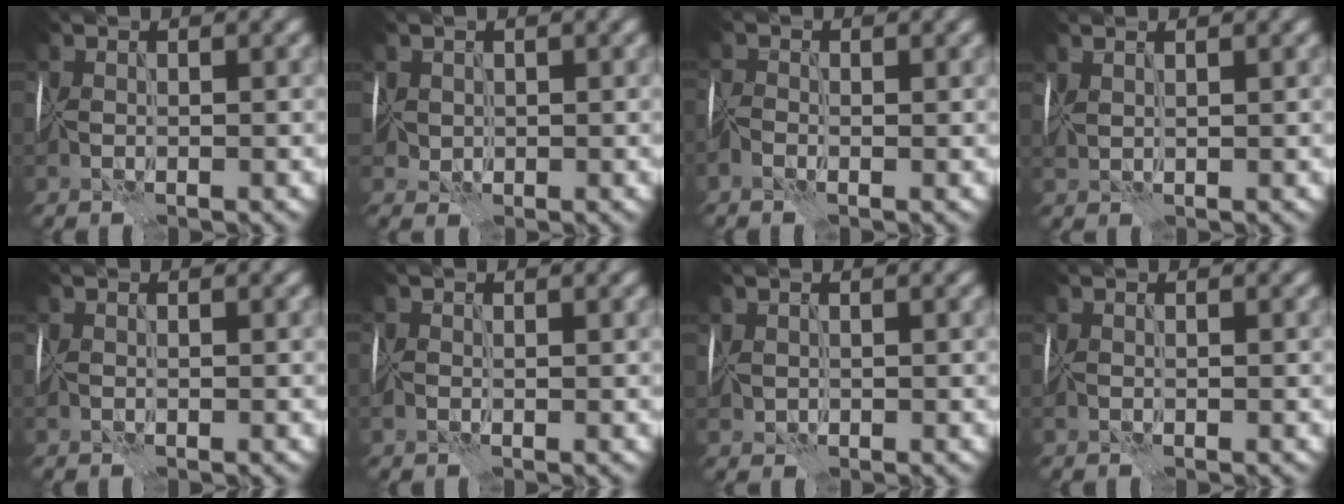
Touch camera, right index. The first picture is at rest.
{"total": 1.9, "force": [0.6, 1.7, 0.4], "torque": [-0.017, 0.000, 0.011]}
{"total": 1.2, "force": [-0.5, 0.8, 0.7], "torque": [-0.016, 0.002, -0.020]}
{"total": 1.7, "force": [1.4, 0.4, 0.9], "torque": [-0.017, 0.004, 0.023]}
{"total": 0.0}
{"total": 1.0, "force": [0.1, 0.7, 0.7], "torque": [-0.012, 0.000, 0.000]}
{"total": 0.8, "force": [0.3, 0.7, 0.1], "torque": [-0.012, 0.004, 0.008]}
{"total": 0.0}